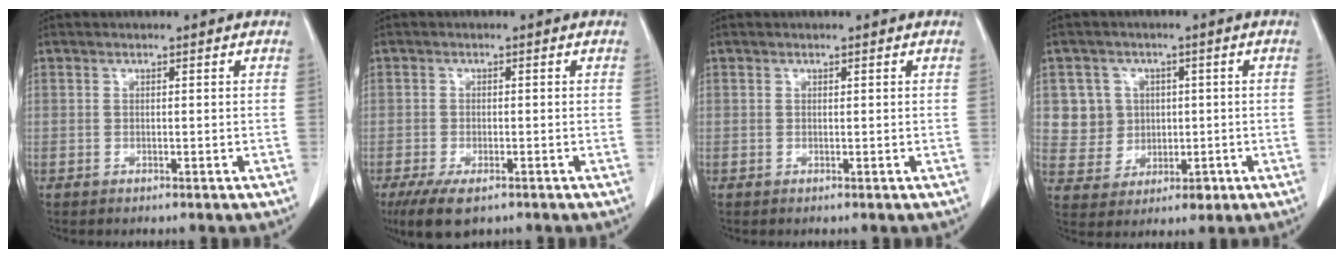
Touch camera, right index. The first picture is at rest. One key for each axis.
{"total": 5.5, "fx": -3.5, "fy": 2.5, "fz": 3.5, "tx": -0.068, "ty": -0.010, "tz": -0.056}
{"total": 0.0}
{"total": 7.2, "fx": 1.2, "fy": 7.0, "fz": 0.8, "tx": -0.012, "ty": 0.018, "tz": 0.033}